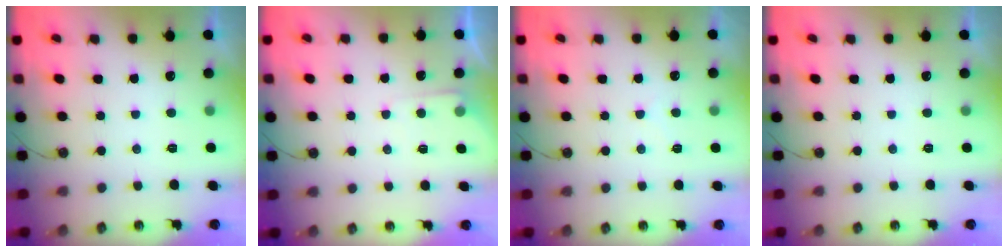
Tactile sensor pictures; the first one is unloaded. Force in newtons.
{"total": 4.1, "press": 4.0, "slide": 0.6}
{"total": 5.0, "press": 4.9, "slide": 0.7}
{"total": 0.0}